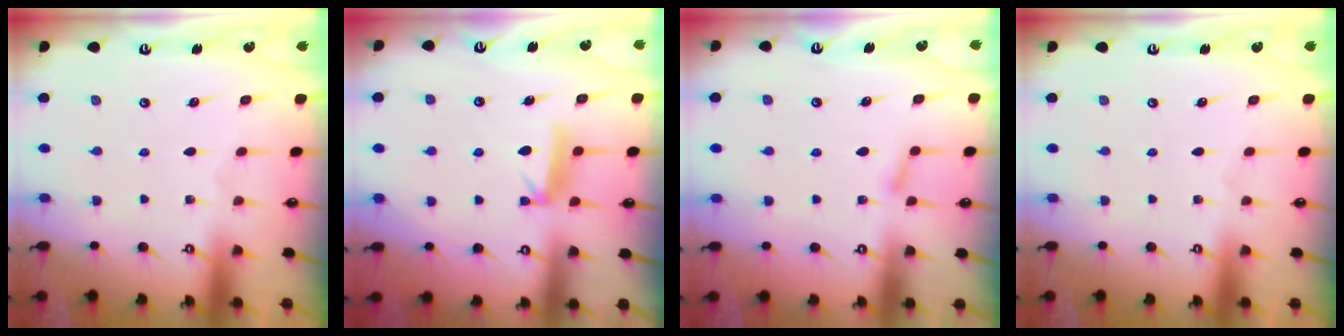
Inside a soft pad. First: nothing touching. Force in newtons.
{"total": 7.4, "press": 7.3, "slide": 0.4}
{"total": 4.7, "press": 4.6, "slide": 0.8}
{"total": 0.0}